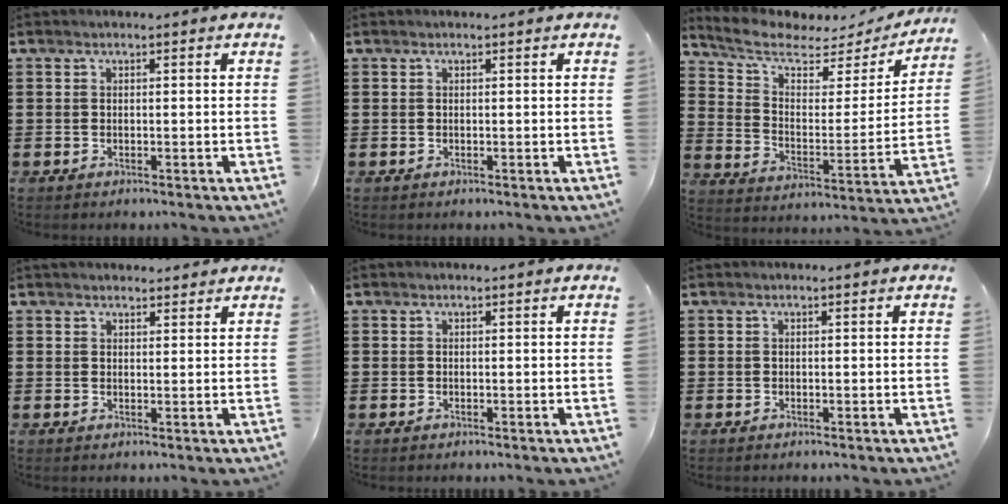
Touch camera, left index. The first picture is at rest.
{"total": 0.0}
{"total": 6.3, "force": [4.8, 2.4, 3.4], "torque": [-0.090, -0.028, 0.080]}
{"total": 1.8, "force": [1.7, 0.5, 0.0], "torque": [-0.003, 0.004, 0.034]}
{"total": 0.0}
{"total": 0.0}